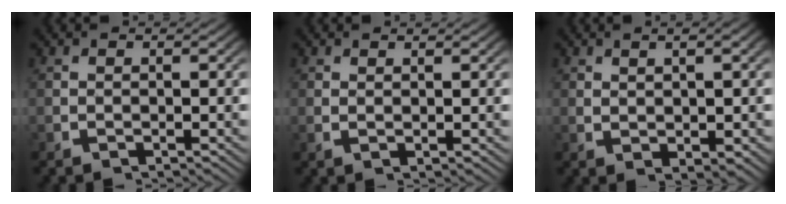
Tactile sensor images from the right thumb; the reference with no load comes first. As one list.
[{"total": 1.0, "force": [0.8, -0.2, 0.6], "torque": [-0.013, -0.003, 0.019]}, {"total": 2.8, "force": [1.1, 1.0, 2.4], "torque": [-0.032, 0.002, 0.027]}]